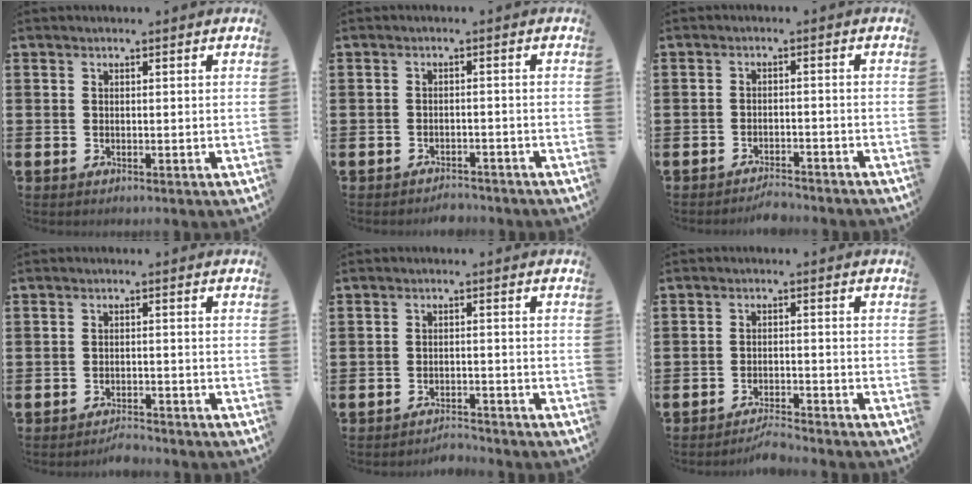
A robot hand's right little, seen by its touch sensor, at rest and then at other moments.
{"total": 1.9, "force": [-1.8, 0.2, -0.2], "torque": [-0.003, 0.005, -0.041]}
{"total": 2.3, "force": [-2.3, 0.1, 0.2], "torque": [-0.009, 0.005, -0.048]}
{"total": 1.8, "force": [-1.8, 0.1, 0.2], "torque": [-0.009, 0.004, -0.038]}
{"total": 2.3, "force": [-2.3, 0.0, 0.0], "torque": [-0.007, 0.003, -0.048]}
{"total": 2.6, "force": [-2.6, 0.0, 0.4], "torque": [-0.010, 0.006, -0.054]}